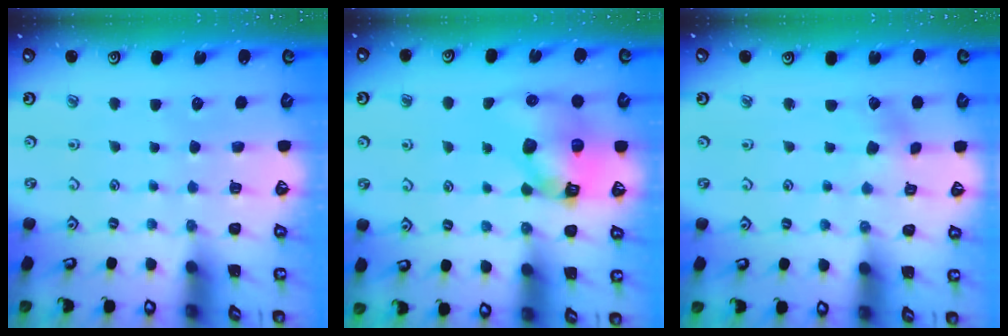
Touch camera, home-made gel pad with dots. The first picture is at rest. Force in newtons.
{"total": 11.8, "press": 11.7, "slide": 1.9}
{"total": 1.5, "press": 1.4, "slide": 0.2}